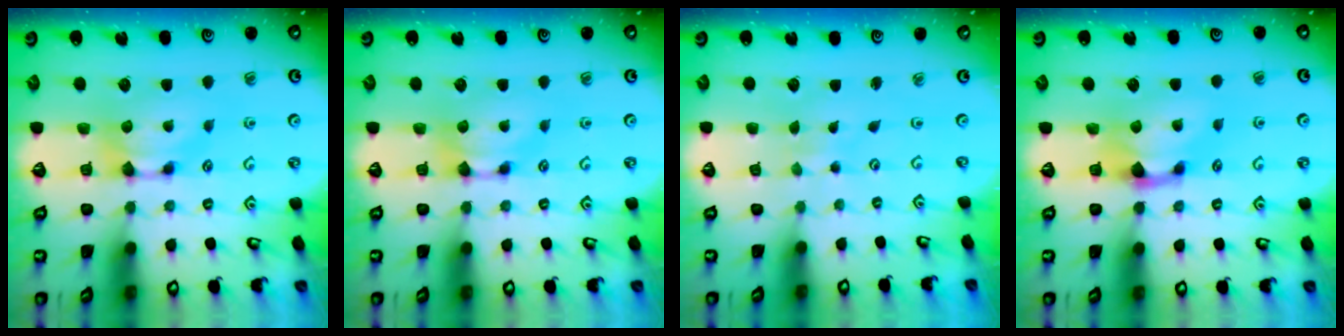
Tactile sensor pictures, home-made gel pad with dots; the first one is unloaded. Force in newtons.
{"total": 0.0}
{"total": 5.1, "press": 5.1, "slide": 0.2}
{"total": 1.5, "press": 0.7, "slide": 1.3}